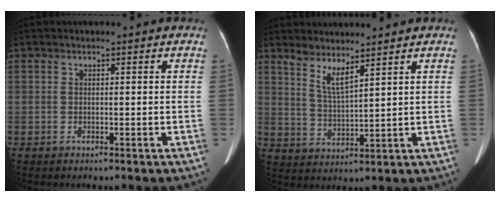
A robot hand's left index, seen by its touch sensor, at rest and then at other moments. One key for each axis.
{"total": 3.9, "fx": 3.0, "fy": 0.2, "fz": 2.5, "tx": -0.053, "ty": -0.013, "tz": 0.066}